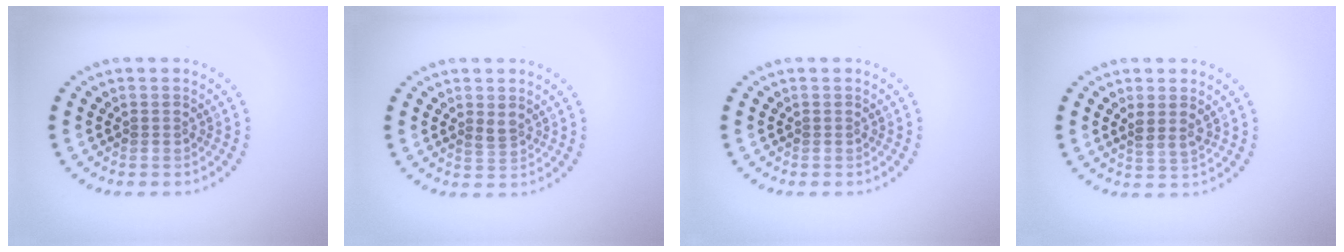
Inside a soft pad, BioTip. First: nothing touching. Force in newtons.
{"total": 1.1, "press": 1.0, "slide": 0.5}
{"total": 0.0}
{"total": 1.6, "press": 1.2, "slide": 1.0}